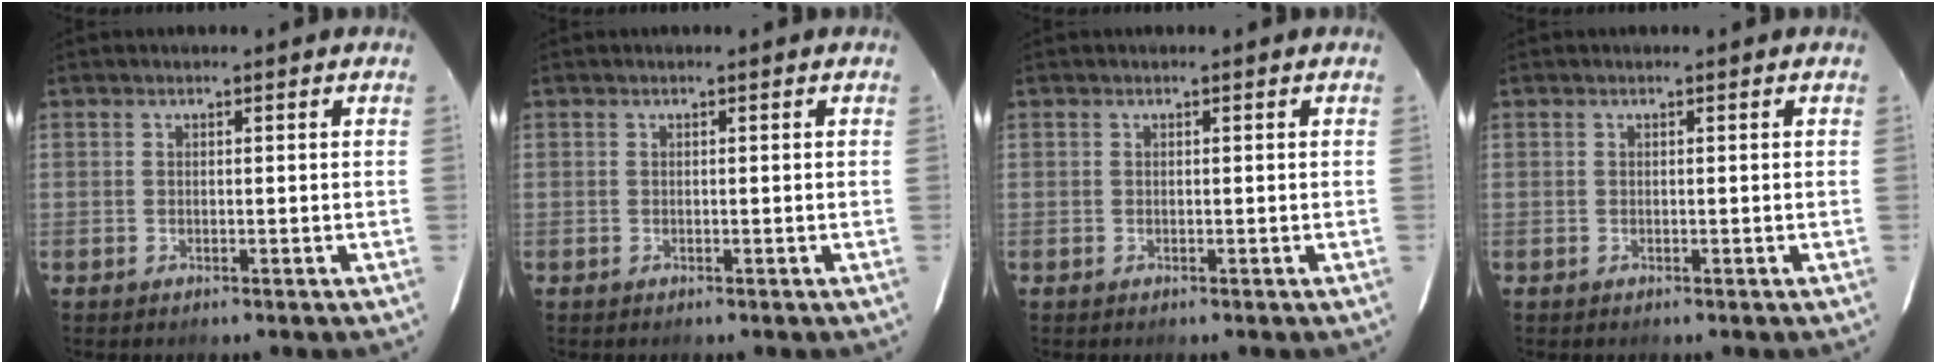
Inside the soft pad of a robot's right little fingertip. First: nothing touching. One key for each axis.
{"total": 0.0}
{"total": 0.0}
{"total": 0.0}